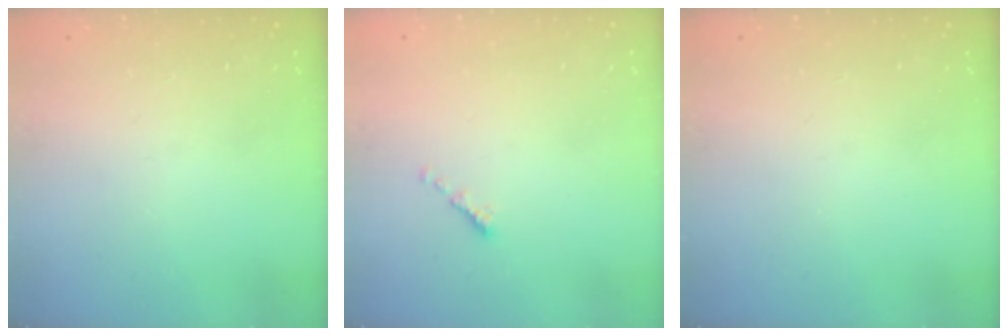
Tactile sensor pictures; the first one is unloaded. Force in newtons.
{"total": 0.6, "press": 0.5, "slide": 0.3}
{"total": 0.0}